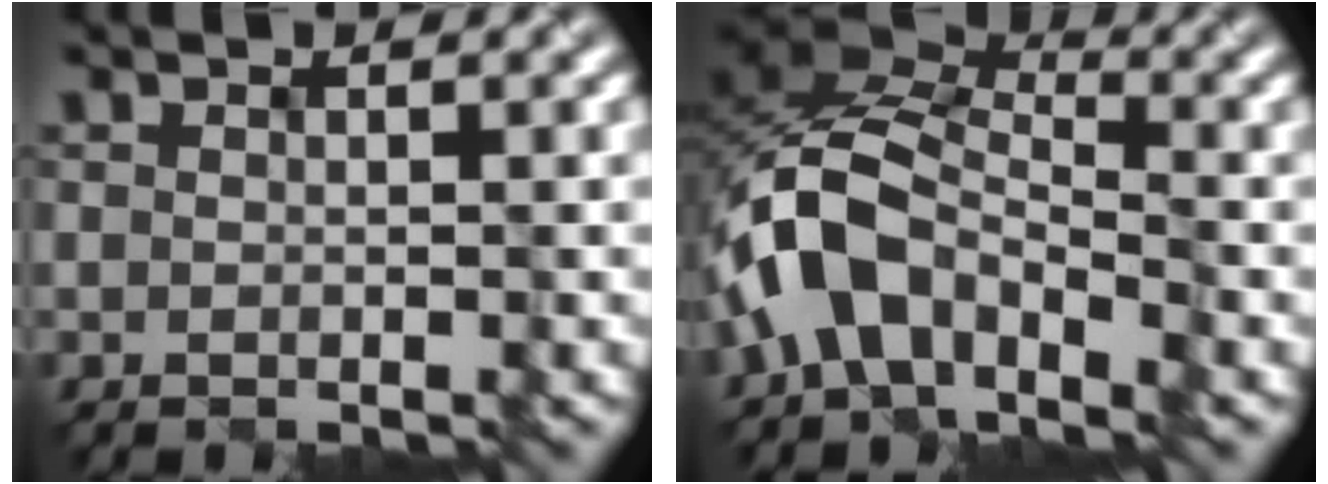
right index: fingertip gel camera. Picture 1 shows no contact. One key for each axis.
{"total": 9.0, "fx": -4.3, "fy": 5.1, "fz": 6.0, "tx": -0.111, "ty": 0.016, "tz": -0.097}